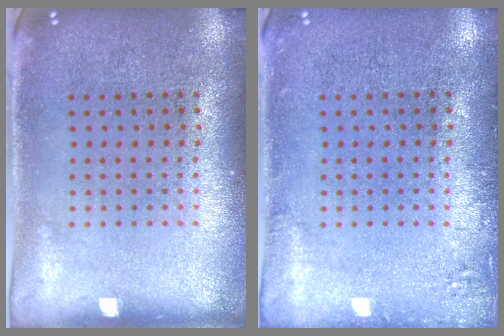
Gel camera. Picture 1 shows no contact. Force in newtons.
{"total": 1.3, "press": 1.2, "slide": 0.3}